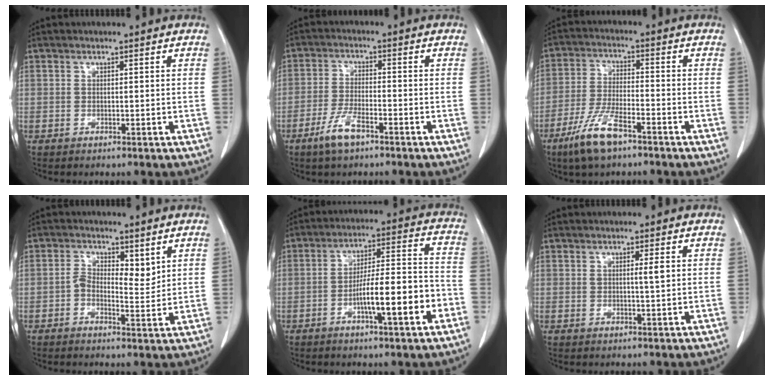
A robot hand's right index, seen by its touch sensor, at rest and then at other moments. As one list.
[{"total": 5.3, "force": [-3.3, 1.3, 3.9], "torque": [-0.086, -0.002, -0.060]}, {"total": 8.6, "force": [-5.5, 1.9, 6.4], "torque": [-0.135, -0.014, -0.103]}, {"total": 4.2, "force": [1.2, 2.3, 3.4], "torque": [-0.052, 0.007, 0.016]}, {"total": 12.4, "force": [-4.6, 1.3, 11.5], "torque": [-0.183, 0.014, -0.070]}, {"total": 1.9, "force": [0.5, 0.0, 1.8], "torque": [-0.032, -0.001, 0.006]}]